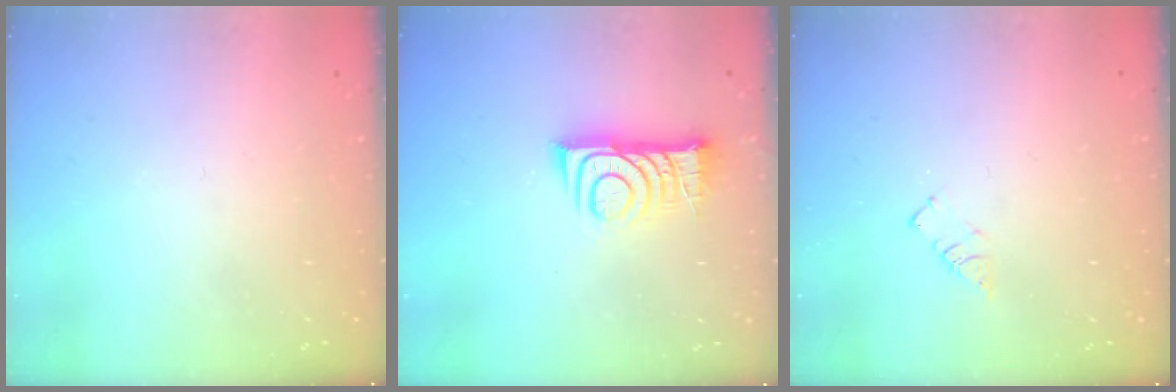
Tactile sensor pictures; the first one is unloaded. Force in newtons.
{"total": 10.8, "press": 10.8, "slide": 0.9}
{"total": 2.6, "press": 2.6, "slide": 0.3}